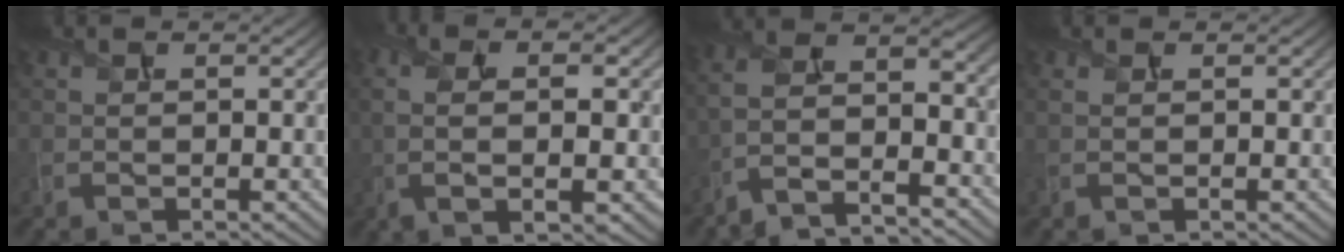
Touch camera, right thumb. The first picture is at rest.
{"total": 6.8, "force": [-0.1, 2.0, 6.5], "torque": [-0.136, 0.000, -0.001]}
{"total": 10.9, "force": [-6.4, 3.4, 8.2], "torque": [-0.160, 0.004, -0.119]}
{"total": 0.8, "force": [0.2, 0.0, 0.8], "torque": [-0.020, 0.005, 0.001]}